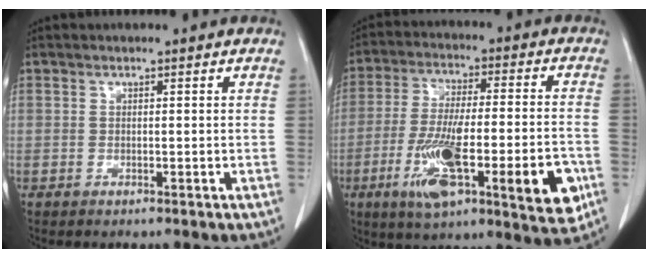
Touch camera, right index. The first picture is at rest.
{"total": 20.4, "force": [-7.2, 3.8, 18.7], "torque": [-0.280, -0.014, -0.106]}